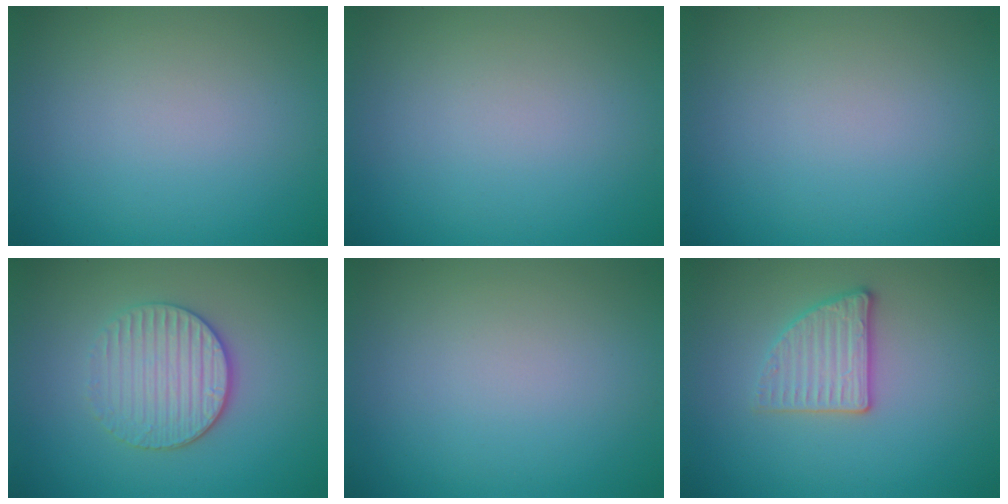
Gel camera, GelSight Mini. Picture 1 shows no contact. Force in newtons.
{"total": 0.0}
{"total": 0.0}
{"total": 3.7, "press": 3.3, "slide": 1.7}
{"total": 0.0}
{"total": 2.8, "press": 2.7, "slide": 0.9}